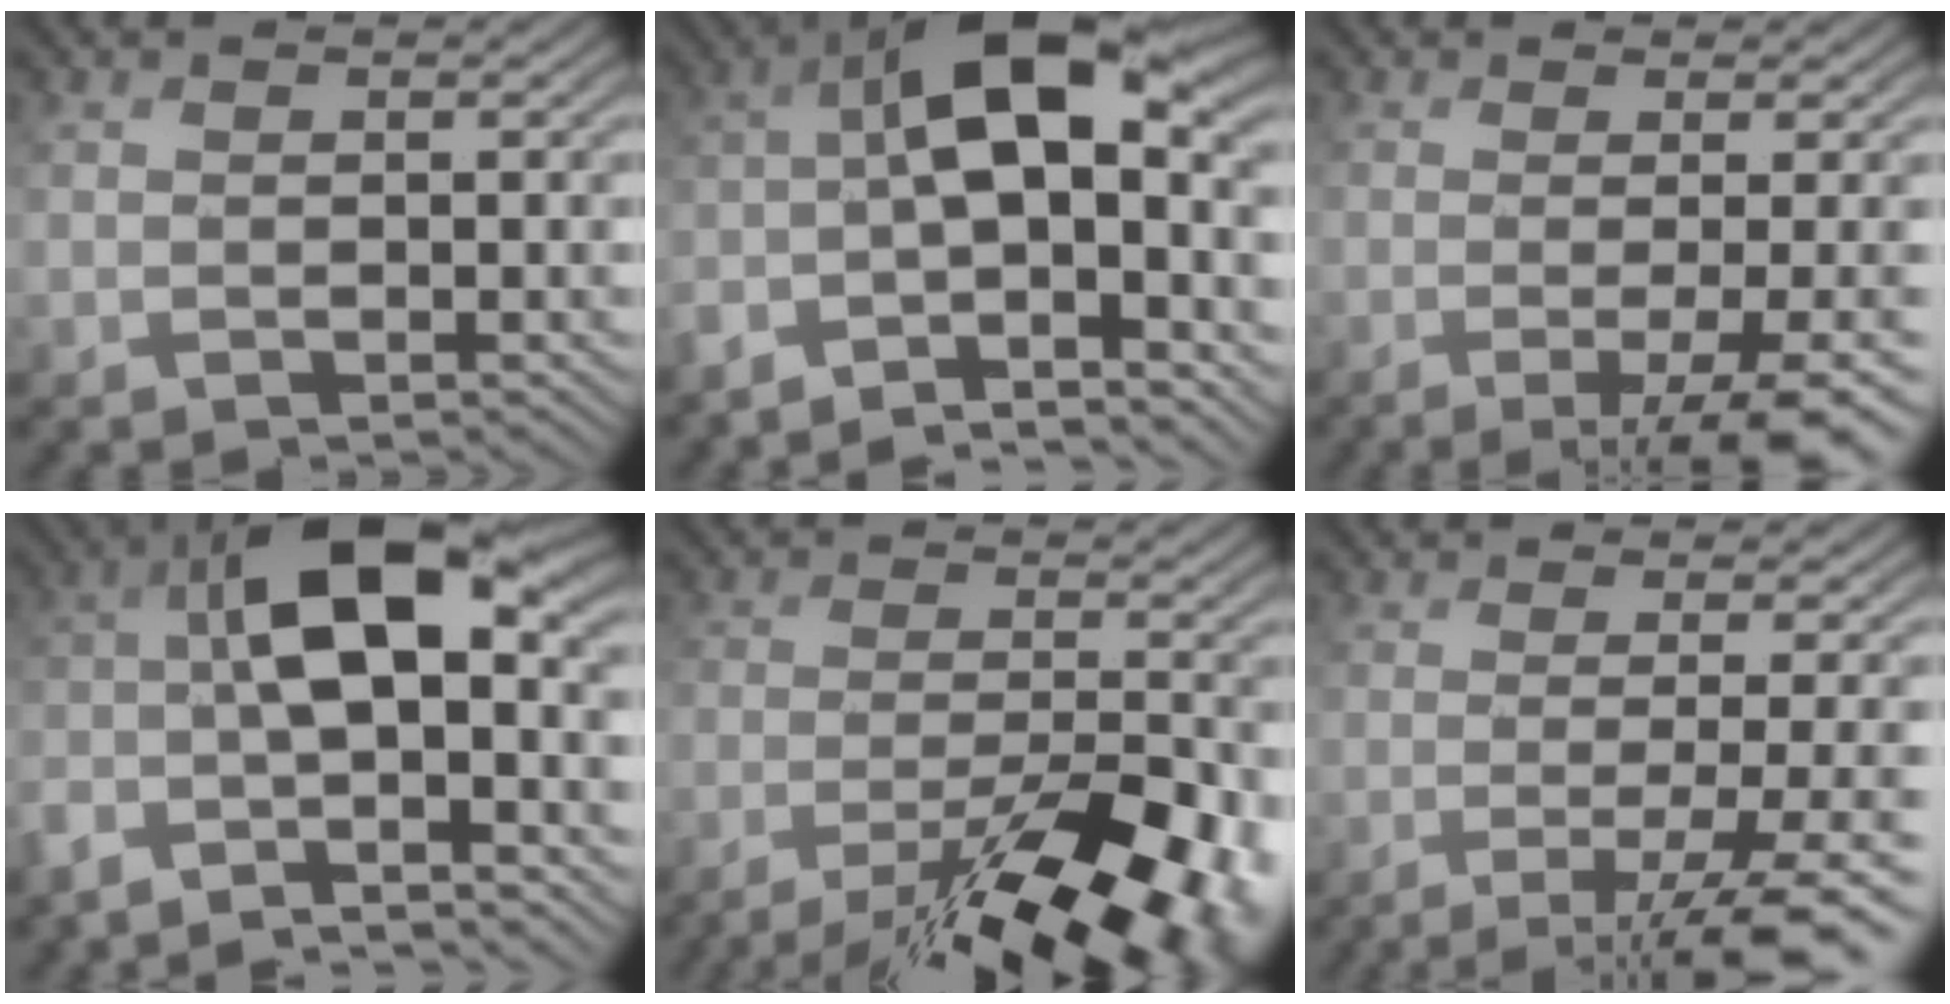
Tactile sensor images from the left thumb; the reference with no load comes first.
{"total": 14.0, "force": [-4.0, 4.8, 12.5], "torque": [-0.219, 0.006, -0.077]}
{"total": 9.4, "force": [-2.6, 2.2, 8.7], "torque": [-0.112, -0.010, -0.031]}
{"total": 13.7, "force": [-3.4, 4.7, 12.4], "torque": [-0.235, 0.002, -0.070]}
{"total": 13.2, "force": [-9.6, 3.6, 8.3], "torque": [-0.140, -0.025, -0.129]}
{"total": 11.0, "force": [-4.4, 2.5, 9.8], "torque": [-0.130, -0.011, -0.061]}